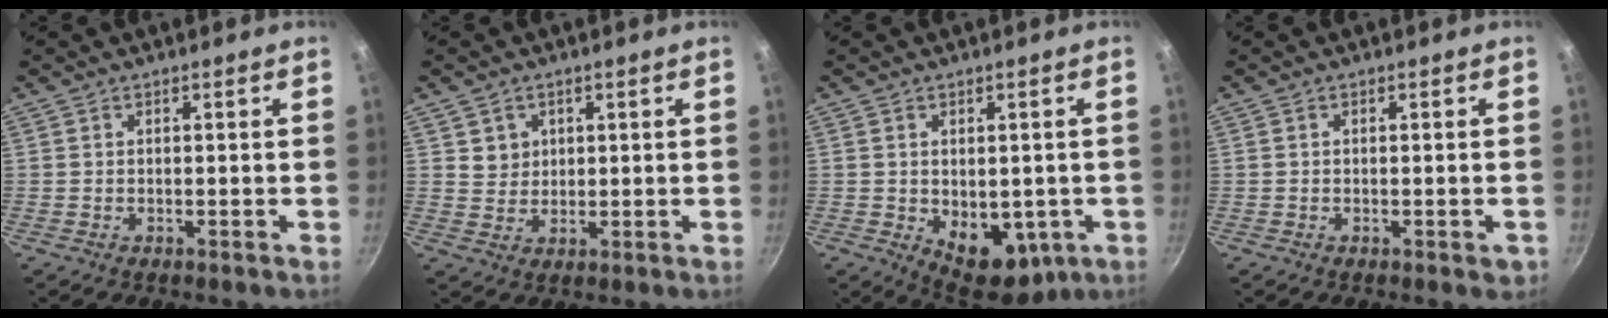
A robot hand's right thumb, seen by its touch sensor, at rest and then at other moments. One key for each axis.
{"total": 3.6, "fx": 1.3, "fy": 3.3, "fz": 0.7, "tx": 0.009, "ty": 0.004, "tz": 0.027}
{"total": 11.1, "fx": -2.3, "fy": 7.0, "fz": 8.3, "tx": -0.076, "ty": -0.013, "tz": -0.012}
{"total": 1.8, "fx": -0.7, "fy": 0.9, "fz": 1.4, "tx": -0.014, "ty": 0.000, "tz": -0.009}